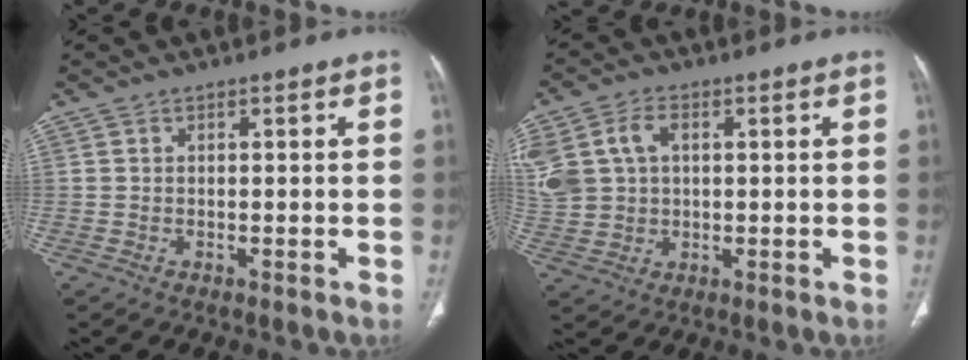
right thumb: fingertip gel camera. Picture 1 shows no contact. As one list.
[{"total": 14.6, "force": [3.7, 11.0, 8.9], "torque": [-0.225, 0.022, 0.082]}]